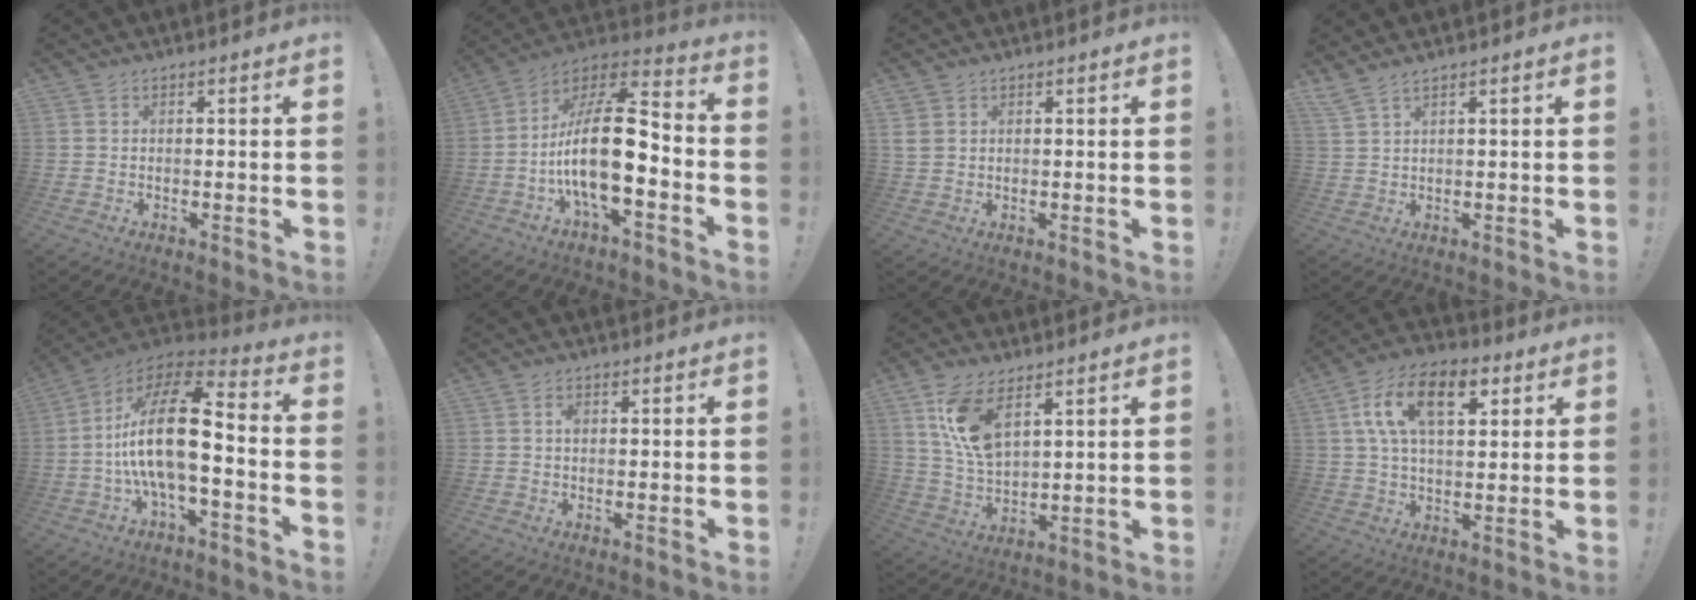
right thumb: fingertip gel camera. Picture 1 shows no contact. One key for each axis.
{"total": 19.8, "fx": -4.1, "fy": 7.6, "fz": 17.8, "tx": -0.334, "ty": 0.018, "tz": -0.069}
{"total": 2.9, "fx": 1.4, "fy": 2.2, "fz": 1.2, "tx": -0.021, "ty": -0.001, "tz": 0.028}
{"total": 3.3, "fx": 2.7, "fy": 0.2, "fz": 1.9, "tx": -0.043, "ty": -0.013, "tz": 0.050}
{"total": 20.3, "fx": -1.6, "fy": 7.8, "fz": 18.7, "tx": -0.352, "ty": 0.010, "tz": -0.031}
{"total": 1.3, "fx": 0.0, "fy": 1.0, "fz": 0.9, "tx": -0.014, "ty": 0.004, "tz": -0.002}
{"total": 11.8, "fx": 6.3, "fy": 6.0, "fz": 8.0, "tx": -0.161, "ty": -0.022, "tz": 0.116}
{"total": 15.8, "fx": 5.9, "fy": 8.6, "fz": 11.9, "tx": -0.204, "ty": 0.002, "tz": 0.103}